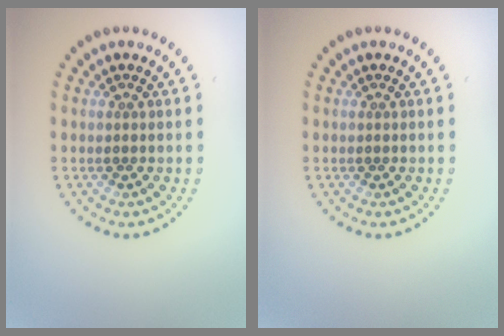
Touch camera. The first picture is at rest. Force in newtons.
{"total": 0.0}